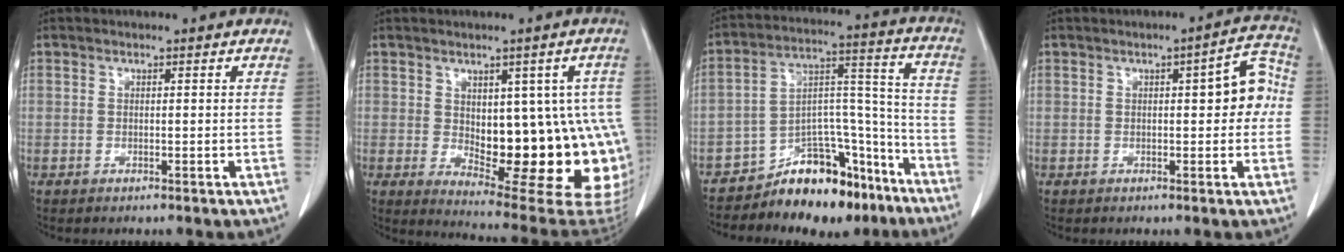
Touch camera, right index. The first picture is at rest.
{"total": 18.6, "force": [-1.3, 7.4, 17.1], "torque": [-0.147, 0.010, 0.011]}
{"total": 14.7, "force": [-11.9, 5.8, 6.5], "torque": [-0.074, 0.067, -0.190]}
{"total": 6.1, "force": [0.3, 1.9, 5.8], "torque": [-0.060, 0.026, -0.001]}